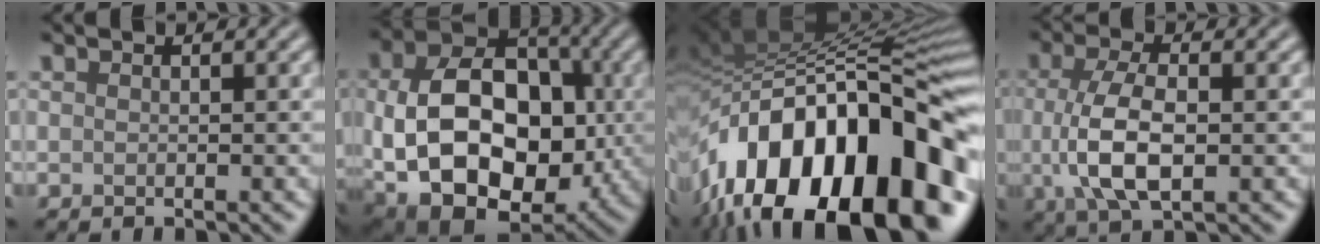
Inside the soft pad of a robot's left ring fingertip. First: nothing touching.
{"total": 15.9, "force": [-1.9, 10.8, 11.5], "torque": [-0.177, -0.016, -0.023]}
{"total": 19.3, "force": [-8.1, 10.1, 14.3], "torque": [-0.223, 0.014, -0.140]}
{"total": 6.3, "force": [-0.4, 2.8, 5.7], "torque": [-0.124, -0.004, -0.007]}